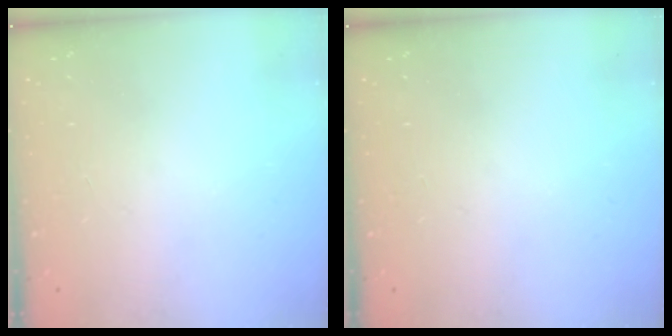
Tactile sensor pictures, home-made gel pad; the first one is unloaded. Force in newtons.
{"total": 0.0}